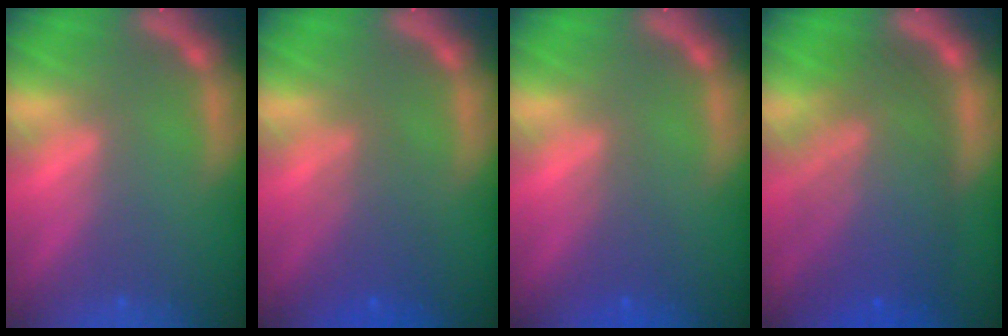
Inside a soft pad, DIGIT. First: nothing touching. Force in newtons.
{"total": 3.6}
{"total": 2.0}
{"total": 10.0}